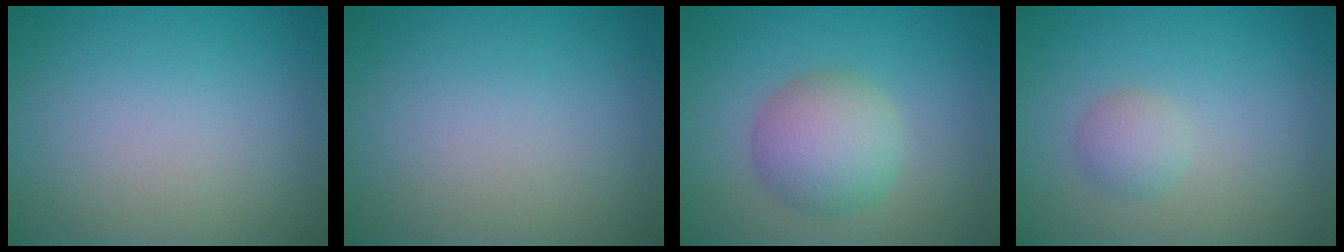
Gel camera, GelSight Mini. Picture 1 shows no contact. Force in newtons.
{"total": 0.0}
{"total": 5.0, "press": 5.0, "slide": 0.2}
{"total": 1.8, "press": 1.8, "slide": 0.0}